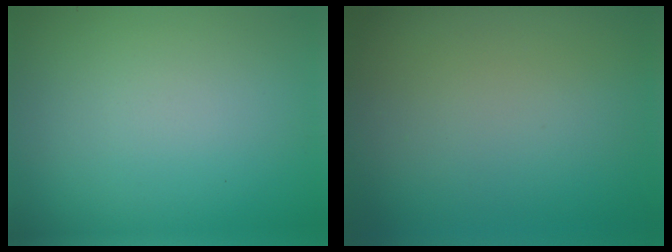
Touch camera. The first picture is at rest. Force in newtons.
{"total": 0.0}